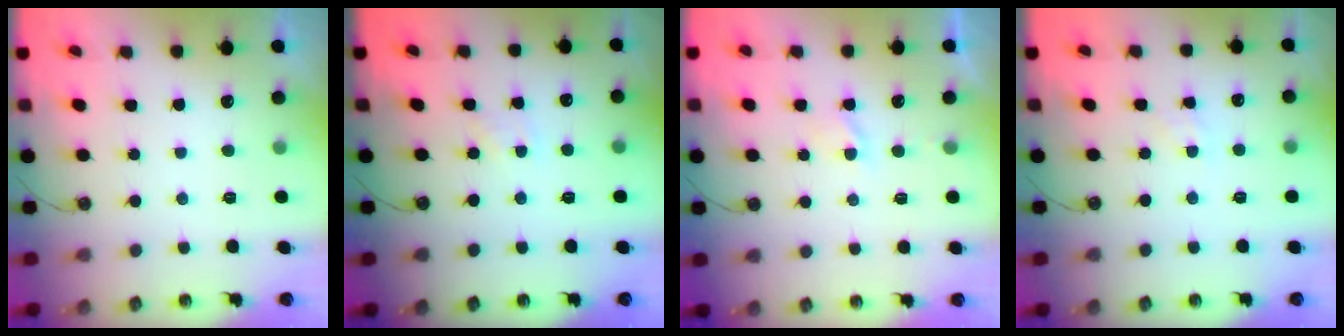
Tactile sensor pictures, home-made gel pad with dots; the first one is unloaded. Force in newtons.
{"total": 2.4, "press": 2.4, "slide": 0.3}
{"total": 1.9, "press": 1.9, "slide": 0.4}
{"total": 2.4, "press": 2.4, "slide": 0.4}